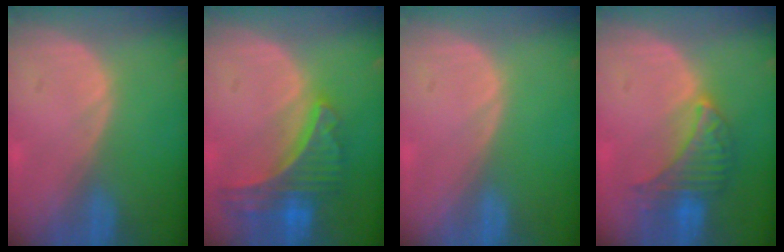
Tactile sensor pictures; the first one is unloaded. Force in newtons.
{"total": 8.9, "press": 7.7, "slide": 4.4}
{"total": 0.0}
{"total": 6.5, "press": 6.5, "slide": 0.6}